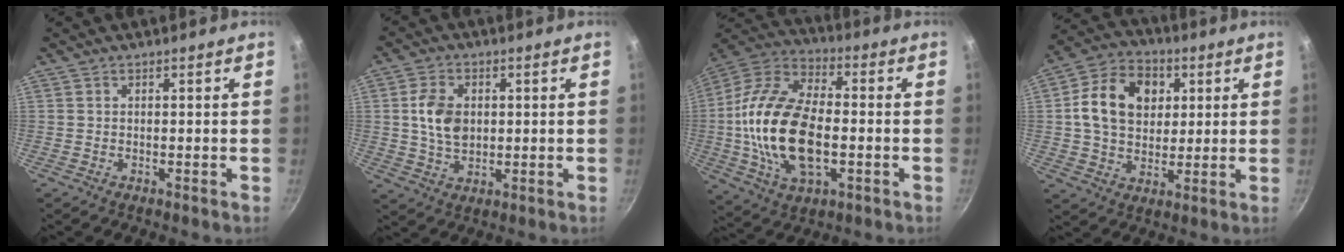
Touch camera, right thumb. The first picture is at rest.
{"total": 8.1, "force": [0.9, 5.6, 5.8], "torque": [-0.095, 0.002, 0.018]}
{"total": 22.3, "force": [-2.3, 12.4, 18.4], "torque": [-0.353, 0.029, -0.047]}
{"total": 15.0, "force": [3.4, 11.4, 9.1], "torque": [-0.135, 0.008, 0.046]}